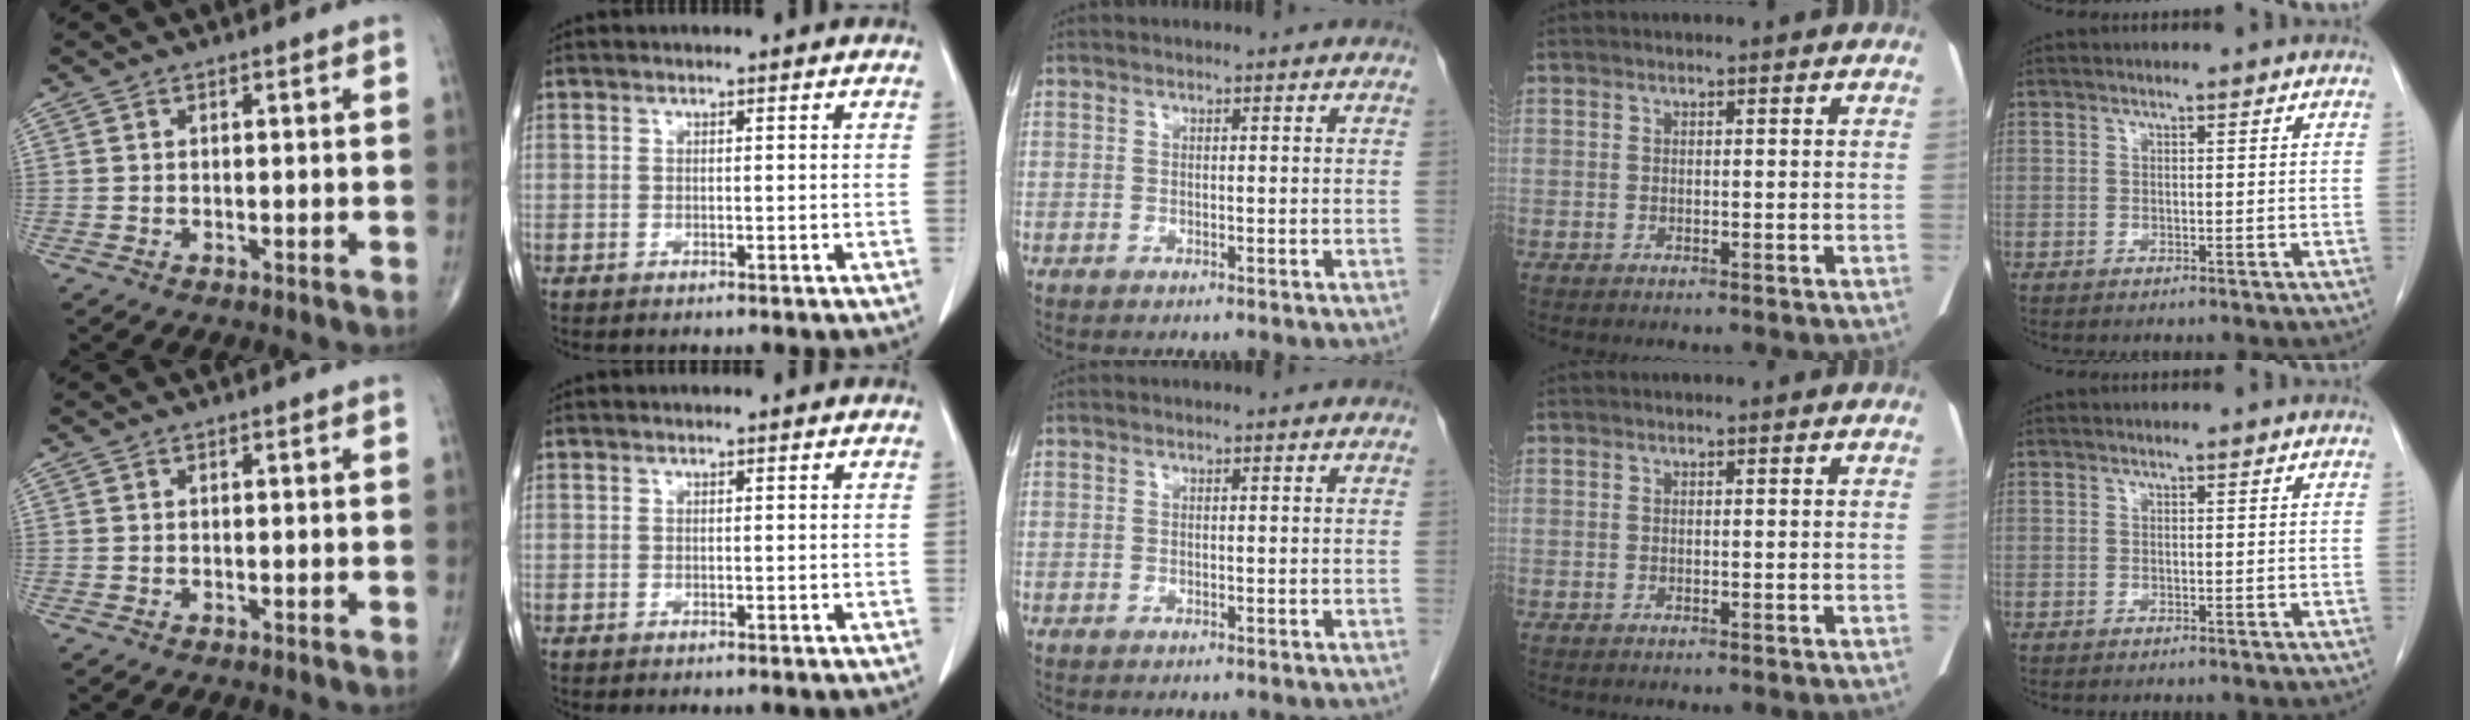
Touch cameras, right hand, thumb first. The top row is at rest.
{}